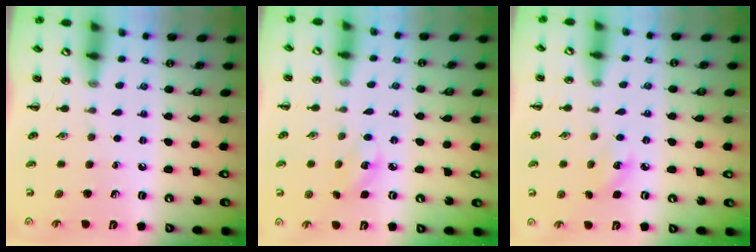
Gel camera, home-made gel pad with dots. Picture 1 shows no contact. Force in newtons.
{"total": 4.8, "press": 4.6, "slide": 1.3}
{"total": 4.5, "press": 4.3, "slide": 1.2}